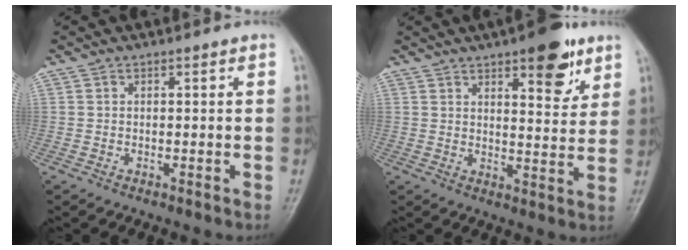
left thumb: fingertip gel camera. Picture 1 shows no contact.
{"total": 11.0, "force": [6.4, 4.0, 8.0], "torque": [-0.079, -0.031, 0.086]}